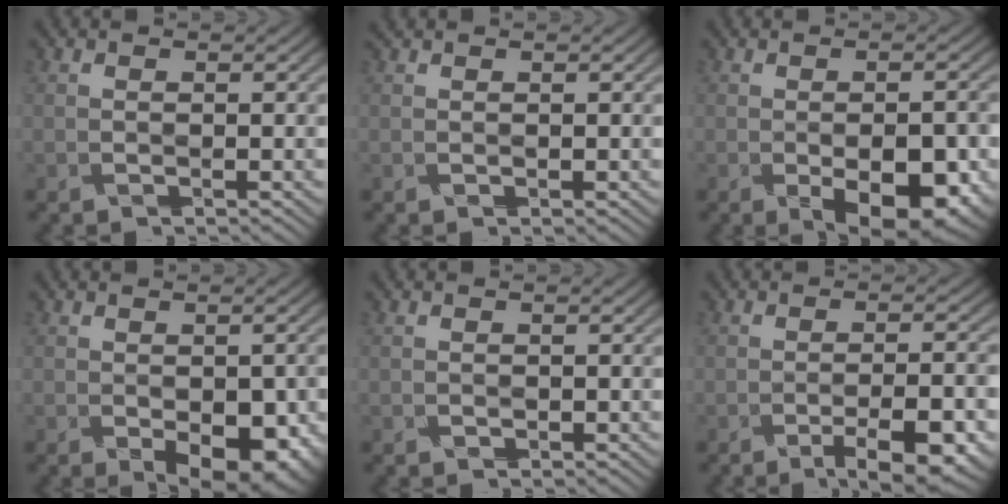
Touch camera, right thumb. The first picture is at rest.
{"total": 1.1, "force": [0.9, 0.3, 0.7], "torque": [-0.012, -0.001, 0.019]}
{"total": 9.7, "force": [-4.0, 4.2, 7.8], "torque": [-0.099, -0.011, -0.043]}
{"total": 9.1, "force": [-3.3, 5.0, 6.9], "torque": [-0.081, -0.022, -0.017]}
{"total": 0.0}
{"total": 7.8, "force": [-3.9, 2.1, 6.4], "torque": [-0.084, -0.006, -0.044]}